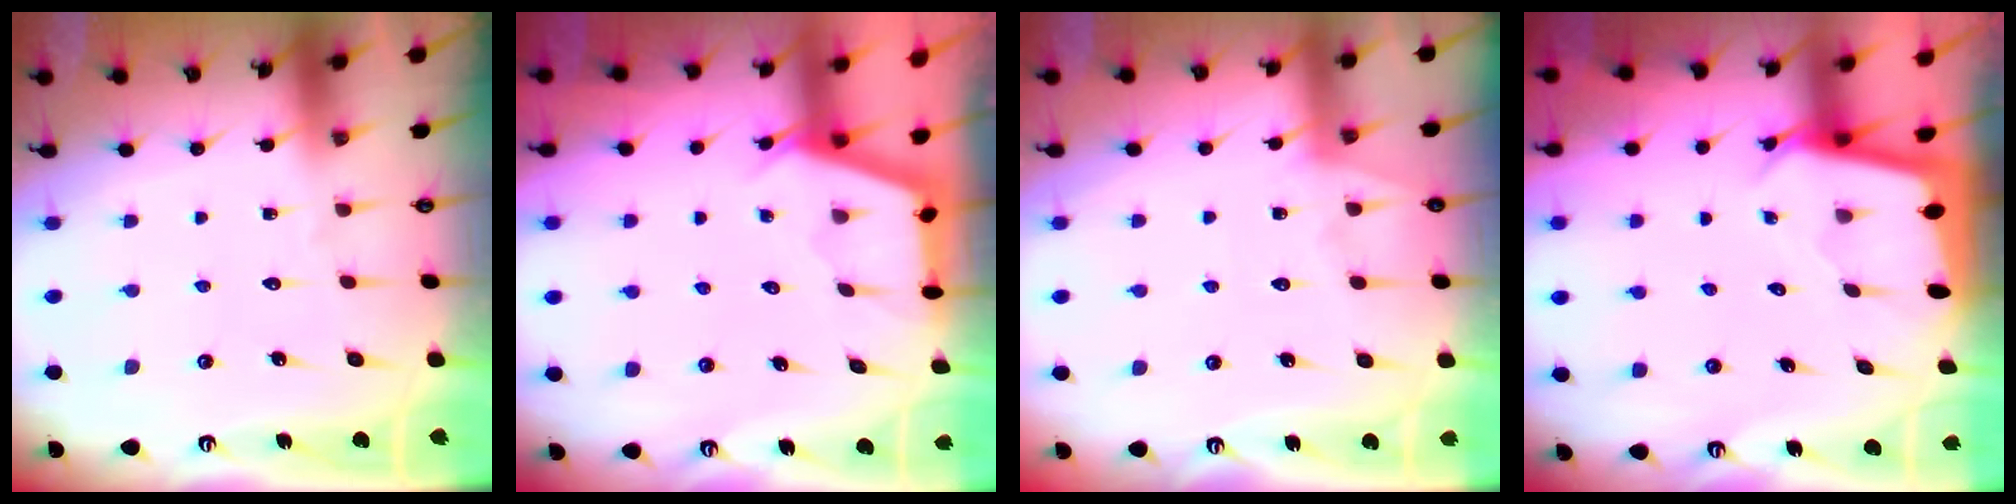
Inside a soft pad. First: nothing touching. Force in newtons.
{"total": 2.9, "press": 2.9, "slide": 0.3}
{"total": 5.7, "press": 5.7, "slide": 0.5}
{"total": 2.4, "press": 2.4, "slide": 0.1}